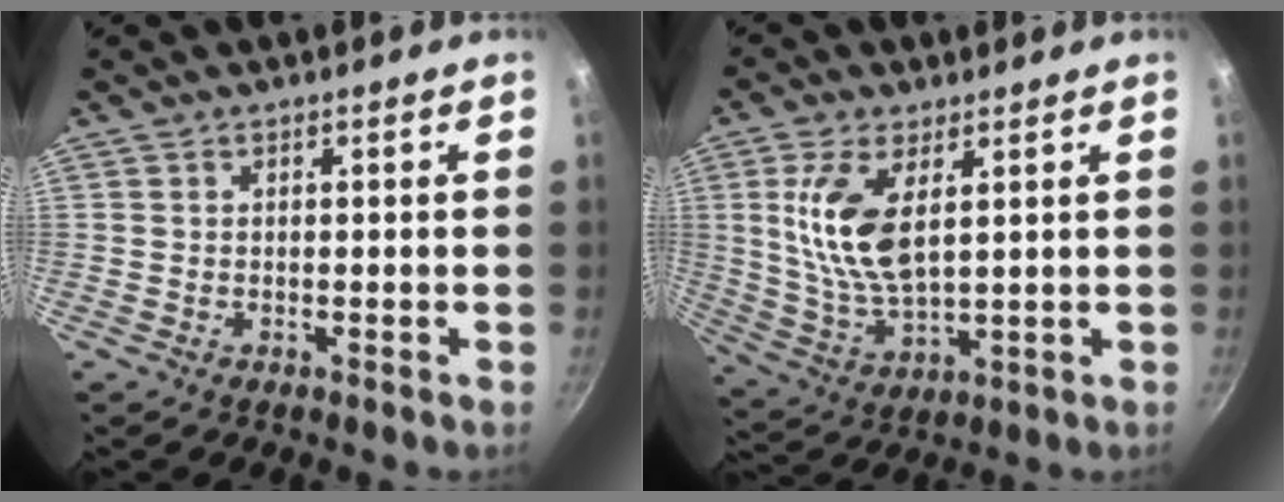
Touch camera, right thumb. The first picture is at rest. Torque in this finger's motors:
{"motor_torque": [1.36, 1.33, 1.52, 0.49, 0.52]}